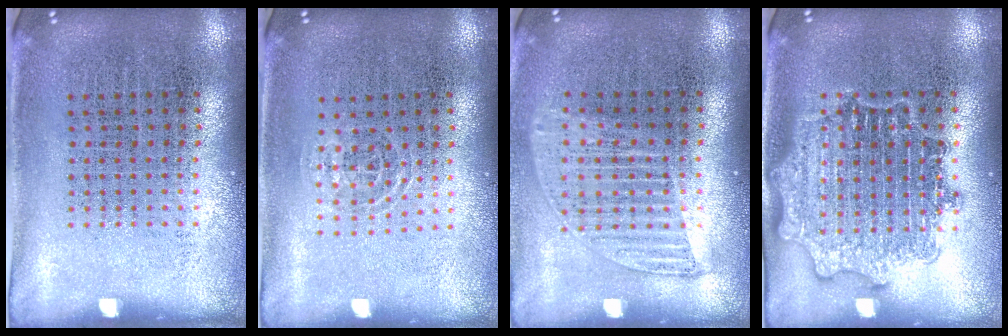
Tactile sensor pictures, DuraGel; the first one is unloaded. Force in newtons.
{"total": 0.8, "press": 0.5, "slide": 0.6}
{"total": 1.3, "press": 1.1, "slide": 0.6}
{"total": 2.0, "press": 2.0, "slide": 0.3}